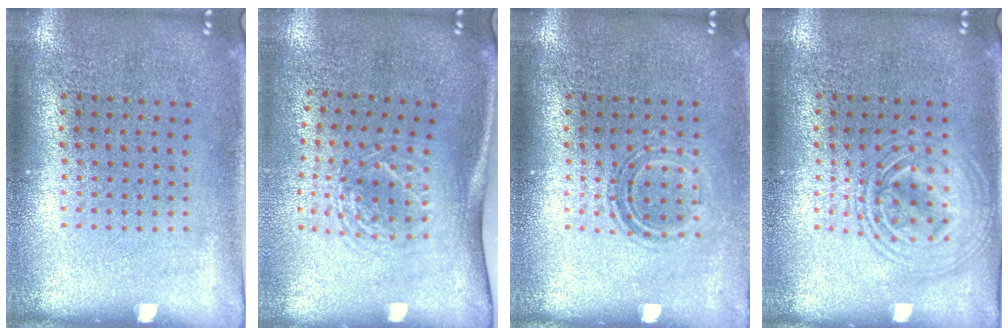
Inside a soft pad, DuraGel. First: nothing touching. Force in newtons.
{"total": 1.7, "press": 1.3, "slide": 1.2}
{"total": 1.2, "press": 1.0, "slide": 0.7}
{"total": 2.6, "press": 2.6, "slide": 0.3}